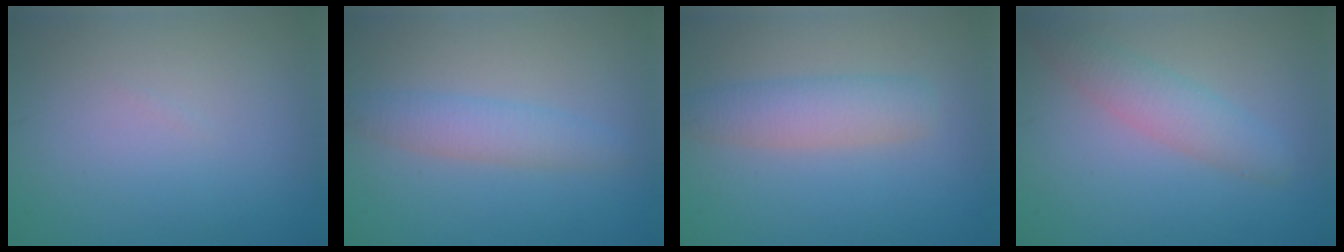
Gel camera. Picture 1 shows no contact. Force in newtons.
{"total": 2.7, "press": 2.7, "slide": 0.0}
{"total": 3.5, "press": 3.5, "slide": 0.2}
{"total": 3.0, "press": 2.9, "slide": 0.2}